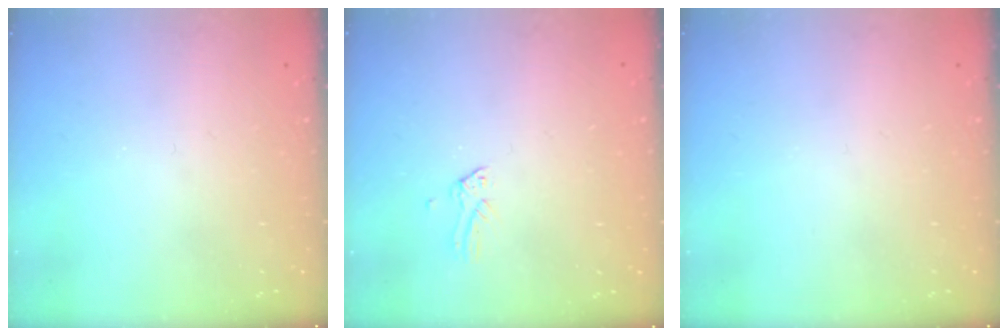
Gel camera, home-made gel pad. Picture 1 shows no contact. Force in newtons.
{"total": 0.0}
{"total": 0.0}